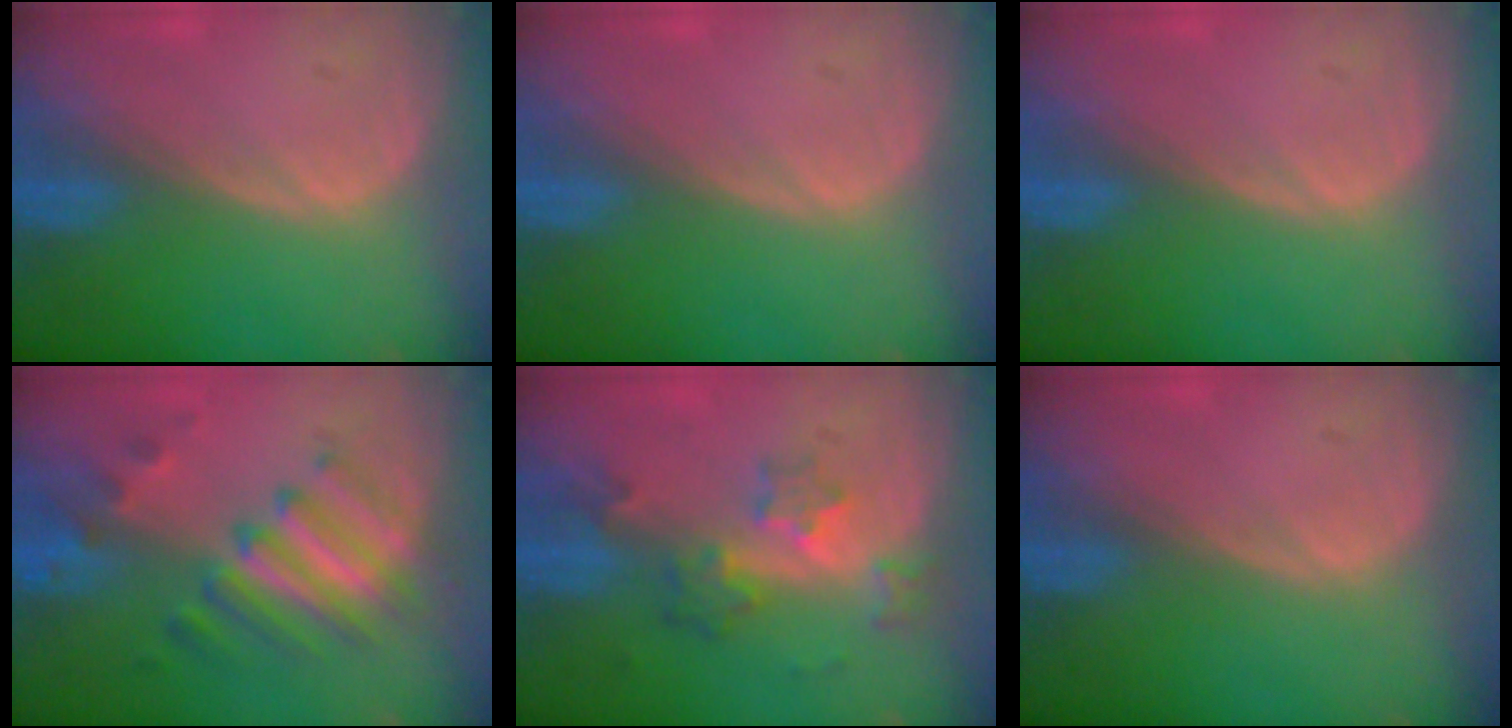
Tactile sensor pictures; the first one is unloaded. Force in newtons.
{"total": 0.0}
{"total": 0.0}
{"total": 7.7, "press": 7.6, "slide": 0.9}
{"total": 6.0, "press": 5.4, "slide": 2.7}
{"total": 0.0}